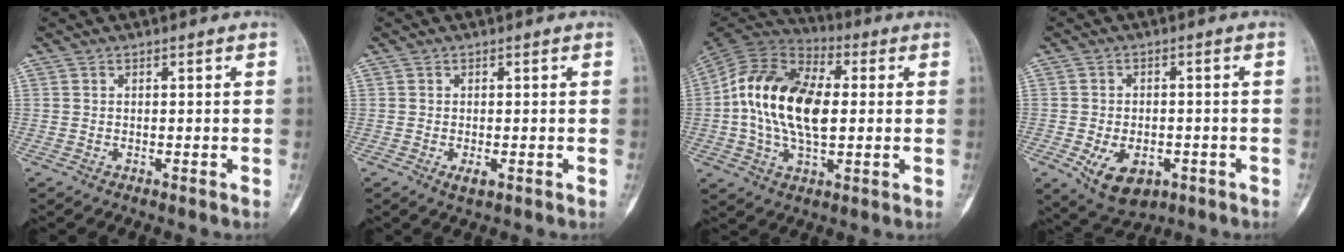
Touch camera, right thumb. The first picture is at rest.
{"total": 1.8, "force": [-0.6, 0.7, 1.5], "torque": [-0.026, -0.004, -0.008]}
{"total": 19.1, "force": [0.9, 10.8, 15.7], "torque": [-0.294, 0.016, 0.010]}
{"total": 9.0, "force": [-3.3, 5.8, 6.0], "torque": [-0.087, 0.006, -0.039]}